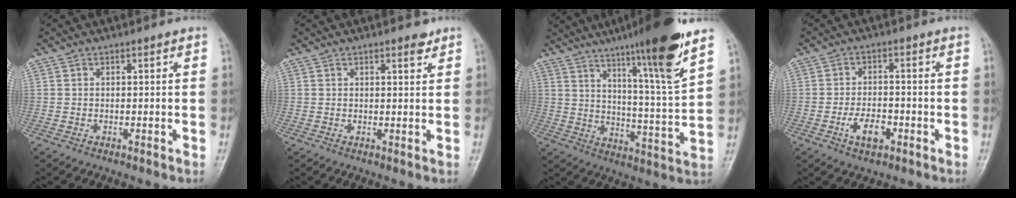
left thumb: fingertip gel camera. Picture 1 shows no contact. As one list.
[{"total": 2.0, "force": [1.4, 0.6, 1.2], "torque": [-0.013, -0.008, 0.019]}, {"total": 18.1, "force": [11.5, 0.8, 14.0], "torque": [-0.201, -0.060, 0.179]}, {"total": 5.4, "force": [-2.3, 3.0, 3.8], "torque": [-0.060, 0.011, -0.039]}]